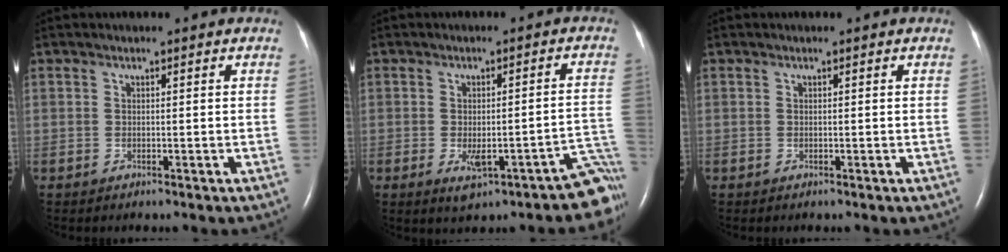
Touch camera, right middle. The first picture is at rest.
{"total": 8.1, "force": [-5.4, 2.1, 5.7], "torque": [-0.040, 0.030, -0.069]}
{"total": 0.0}